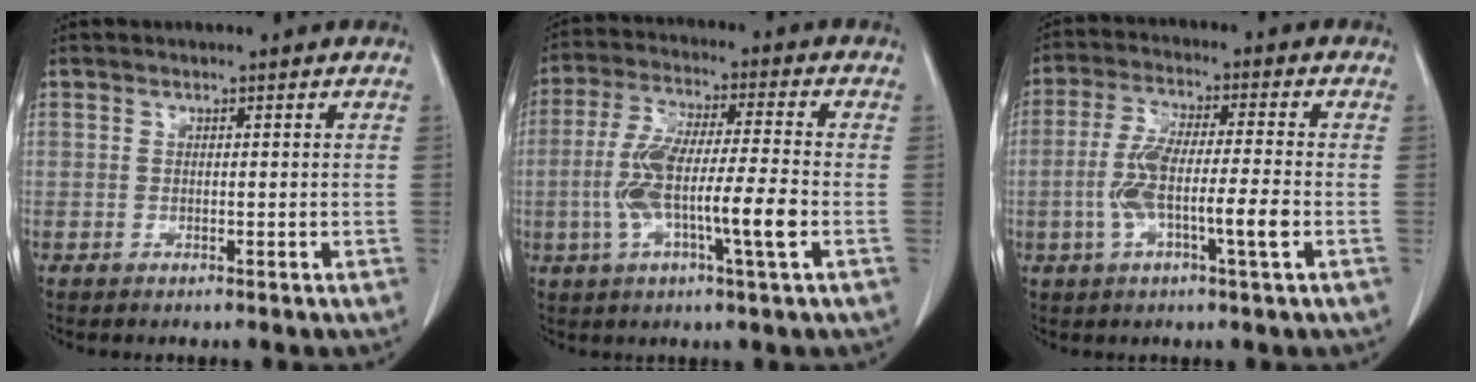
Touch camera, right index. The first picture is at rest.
{"total": 12.0, "force": [-2.8, 0.9, 11.6], "torque": [-0.227, 0.001, -0.053]}
{"total": 9.1, "force": [-2.4, 0.7, 8.8], "torque": [-0.172, 0.005, -0.047]}